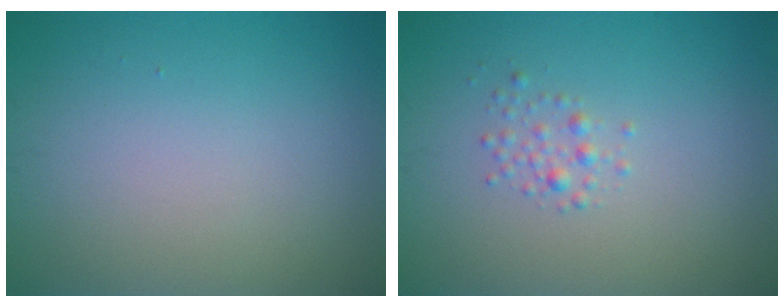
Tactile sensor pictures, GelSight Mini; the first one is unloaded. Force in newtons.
{"total": 1.2, "press": 1.2, "slide": 0.1}